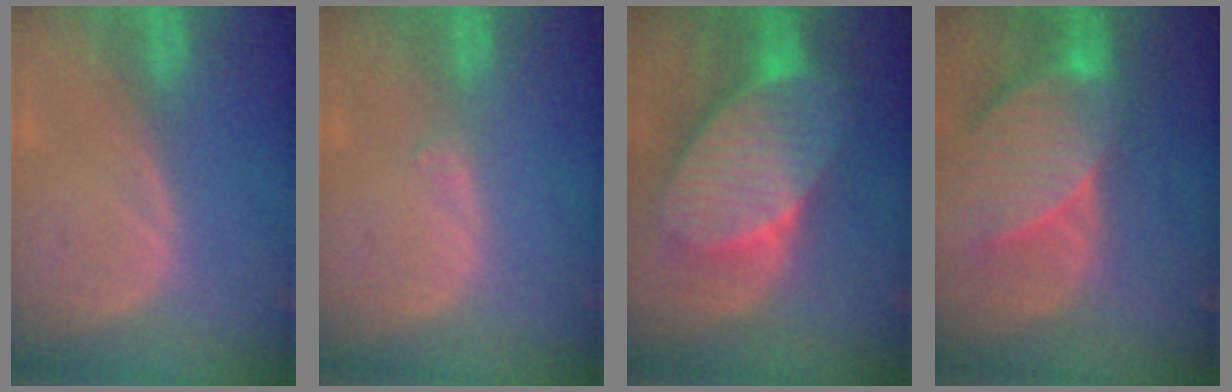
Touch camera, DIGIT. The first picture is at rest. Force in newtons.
{"total": 0.6, "press": 0.5, "slide": 0.2}
{"total": 10.8, "press": 10.8, "slide": 0.6}
{"total": 9.6, "press": 8.7, "slide": 4.1}